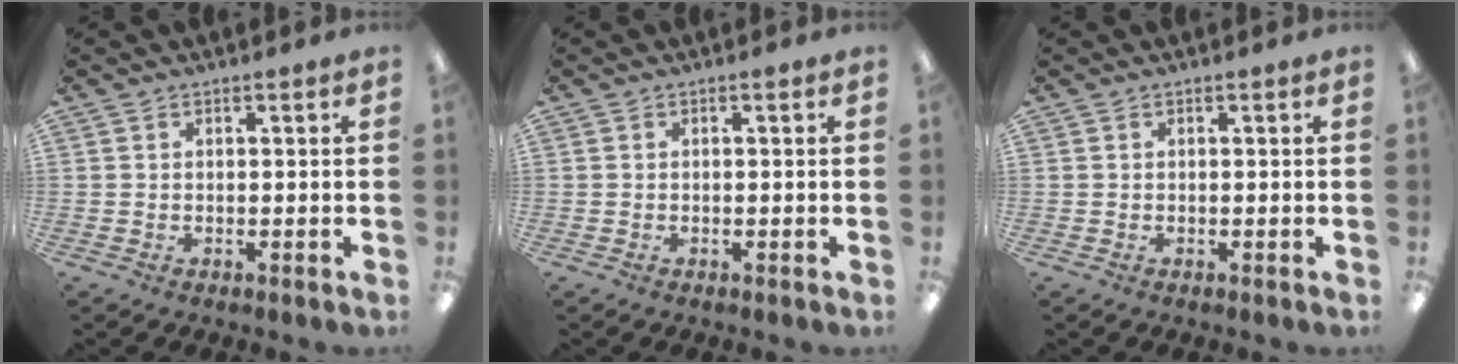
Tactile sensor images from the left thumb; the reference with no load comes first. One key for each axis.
{"total": 0.0}
{"total": 0.0}